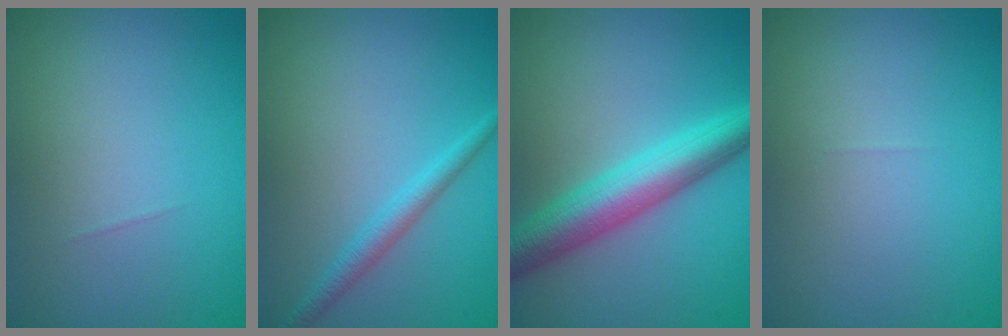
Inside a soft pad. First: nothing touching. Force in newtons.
{"total": 2.0, "press": 2.0, "slide": 0.1}
{"total": 6.3, "press": 6.3, "slide": 0.2}
{"total": 0.0}